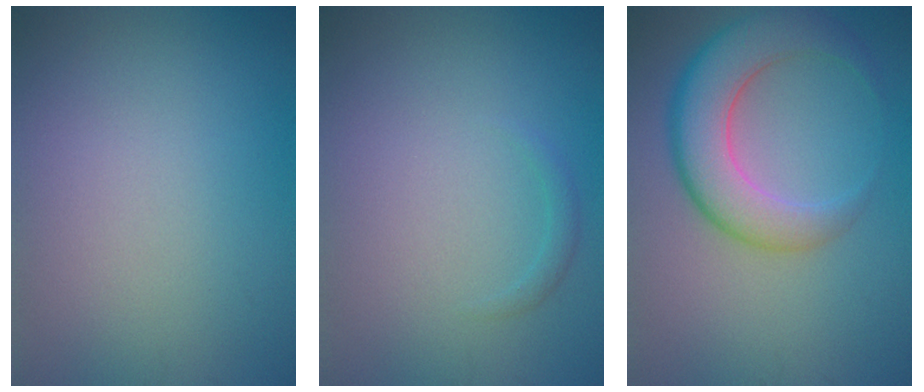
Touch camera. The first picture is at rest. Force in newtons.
{"total": 0.8, "press": 0.8, "slide": 0.1}
{"total": 6.5, "press": 6.5, "slide": 0.2}